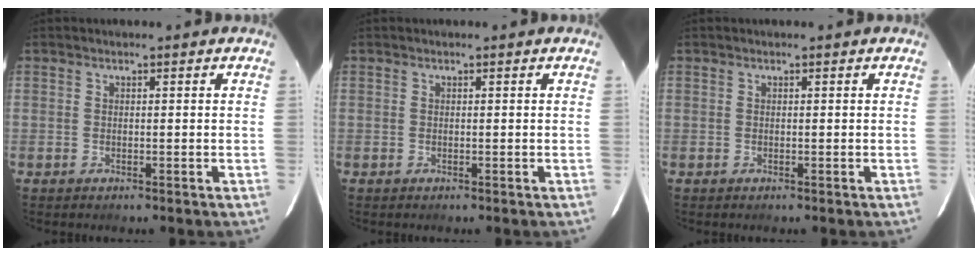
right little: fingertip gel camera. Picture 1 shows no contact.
{"total": 0.0}
{"total": 0.0}